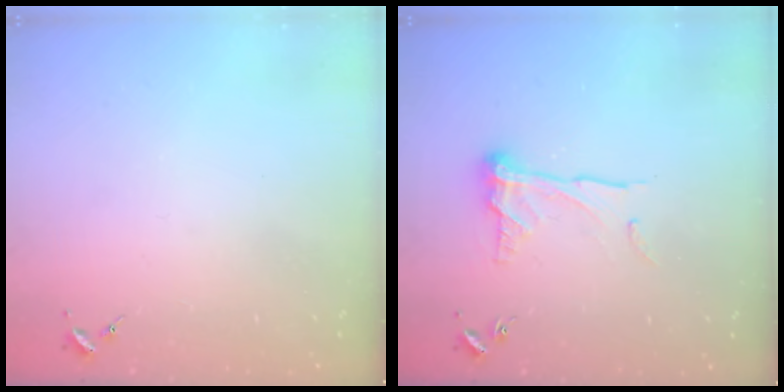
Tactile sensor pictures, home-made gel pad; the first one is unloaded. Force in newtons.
{"total": 11.5, "press": 11.4, "slide": 1.1}